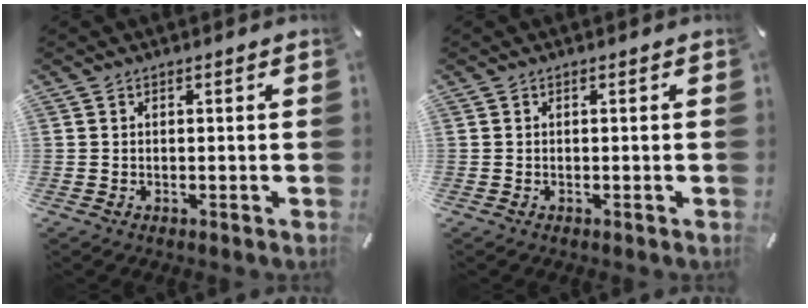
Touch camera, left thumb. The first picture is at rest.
{"total": 0.0}